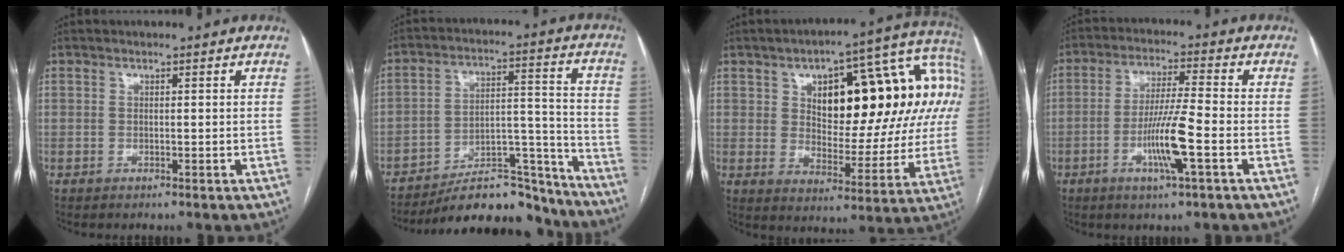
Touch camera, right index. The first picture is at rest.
{"total": 16.9, "force": [-15.8, 4.2, 4.4], "torque": [-0.052, 0.051, -0.238]}
{"total": 24.6, "force": [6.3, 10.1, 21.5], "torque": [-0.280, 0.061, 0.100]}
{"total": 9.0, "force": [-3.0, -0.1, 8.5], "torque": [-0.163, -0.007, -0.058]}